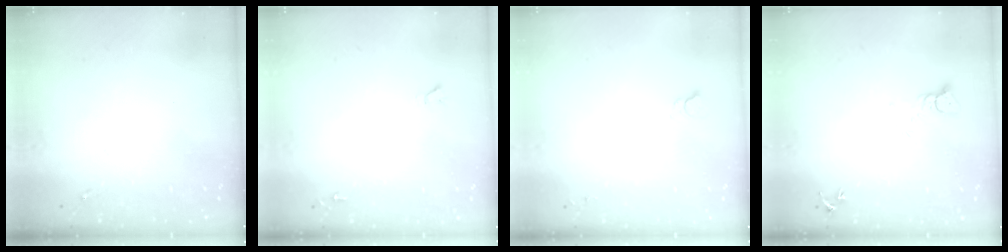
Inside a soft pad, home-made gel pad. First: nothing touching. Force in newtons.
{"total": 1.6, "press": 1.6, "slide": 0.1}
{"total": 3.8, "press": 3.8, "slide": 0.3}
{"total": 3.5, "press": 3.5, "slide": 0.3}